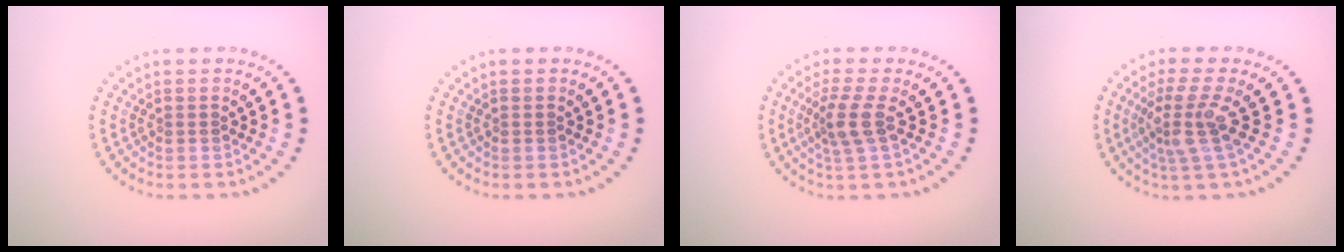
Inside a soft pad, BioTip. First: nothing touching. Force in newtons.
{"total": 0.0}
{"total": 2.9, "press": 2.1, "slide": 1.9}
{"total": 3.6, "press": 2.6, "slide": 2.5}